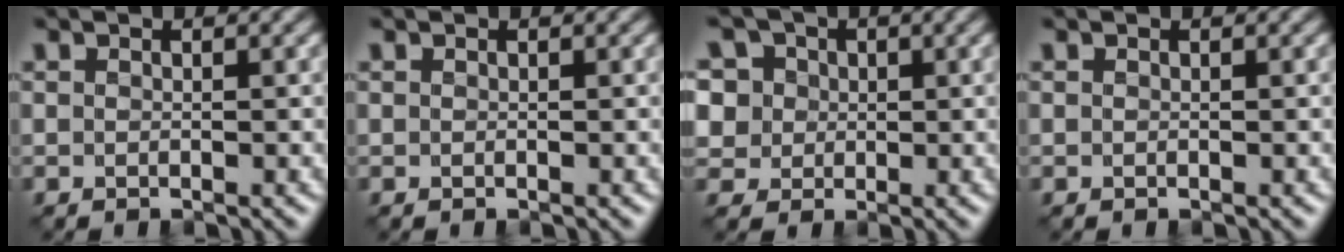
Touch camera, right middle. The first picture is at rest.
{"total": 0.0}
{"total": 7.7, "force": [3.4, 6.2, 3.1], "torque": [-0.059, 0.026, 0.034]}
{"total": 0.0}